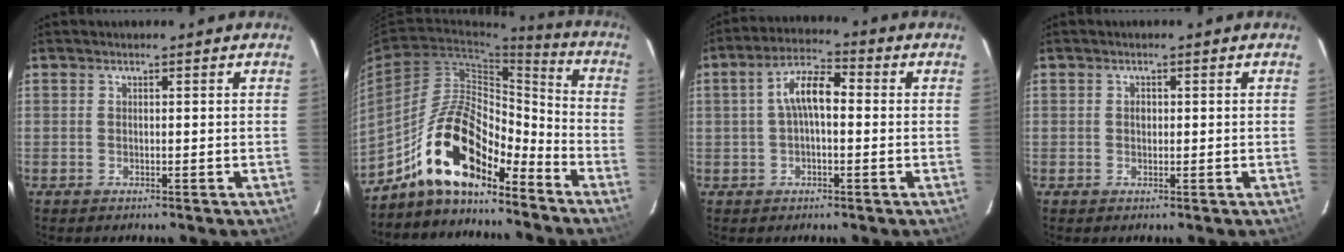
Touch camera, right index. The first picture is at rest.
{"total": 16.0, "force": [-11.7, 5.5, 9.3], "torque": [-0.176, 0.020, -0.215]}
{"total": 7.3, "force": [0.3, 3.2, 6.6], "torque": [-0.129, 0.024, 0.004]}
{"total": 1.0, "force": [0.1, 0.9, 0.5], "torque": [-0.007, 0.005, 0.001]}